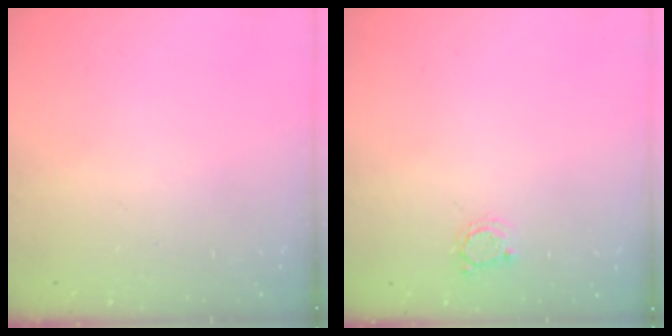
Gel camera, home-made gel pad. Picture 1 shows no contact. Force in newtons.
{"total": 2.8, "press": 2.7, "slide": 0.4}